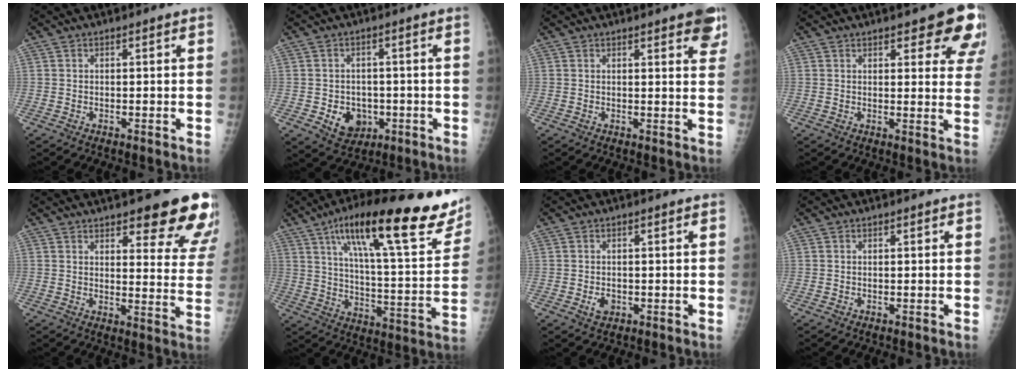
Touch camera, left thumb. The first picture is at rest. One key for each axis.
{"total": 6.7, "fx": -1.8, "fy": 5.5, "fz": 3.4, "tx": -0.023, "ty": 0.007, "tz": -0.018}
{"total": 7.0, "fx": 4.2, "fy": 2.0, "fz": 5.2, "tx": -0.039, "ty": -0.011, "tz": 0.046}
{"total": 10.8, "fx": 6.5, "fy": 3.8, "fz": 7.7, "tx": -0.053, "ty": -0.028, "tz": 0.069}
{"total": 17.5, "fx": 11.3, "fy": 5.1, "fz": 12.3, "tx": -0.112, "ty": -0.057, "tz": 0.132}
{"total": 28.7, "fx": 17.3, "fy": 6.9, "fz": 21.8, "tx": -0.296, "ty": -0.040, "tz": 0.262}
{"total": 2.2, "fx": -0.6, "fy": 1.6, "fz": 1.3, "tx": -0.018, "ty": 0.001, "tz": -0.008}
{"total": 0.0}